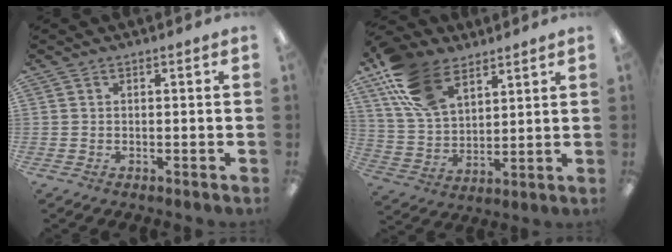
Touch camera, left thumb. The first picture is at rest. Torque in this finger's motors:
{"motor_torque": [0.27, 0.31, 1.34, -1.42, 0.43]}